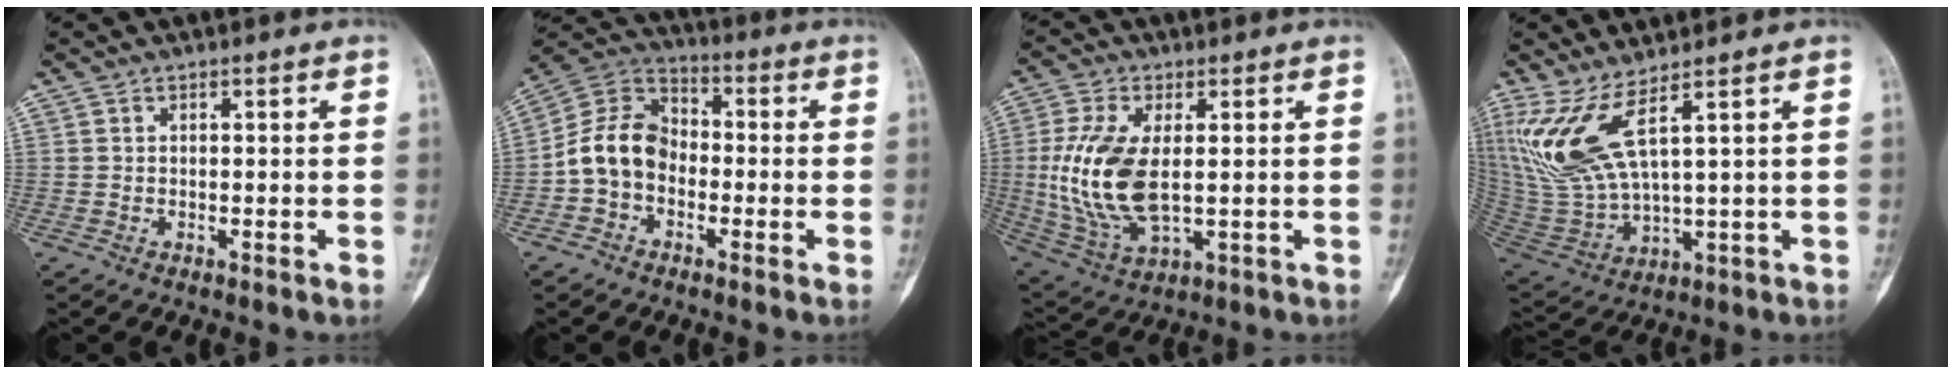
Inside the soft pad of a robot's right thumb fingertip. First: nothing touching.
{"total": 10.8, "force": [-2.4, 8.4, 6.4], "torque": [-0.101, 0.037, -0.062]}
{"total": 14.7, "force": [0.6, 7.2, 12.8], "torque": [-0.276, -0.013, 0.023]}
{"total": 12.3, "force": [6.3, 2.8, 10.2], "torque": [-0.238, -0.043, 0.150]}